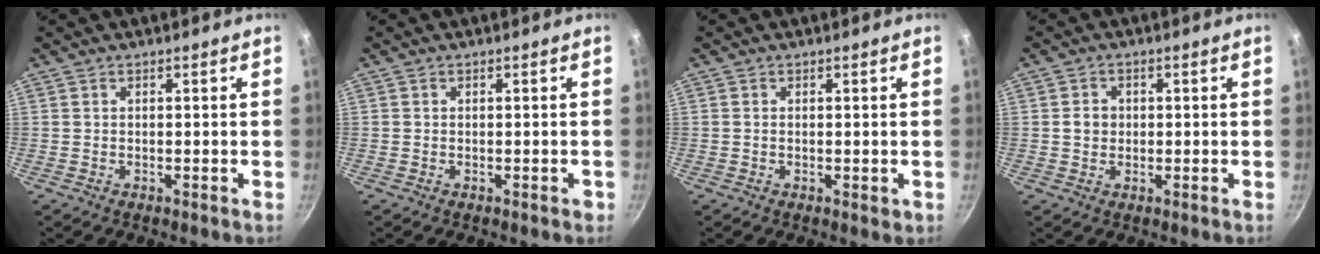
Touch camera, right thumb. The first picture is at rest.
{"total": 0.7, "force": [-0.3, 0.6, 0.4], "torque": [0.000, 0.004, -0.004]}
{"total": 1.0, "force": [0.0, 0.6, 0.8], "torque": [-0.012, 0.000, -0.002]}
{"total": 2.9, "force": [0.1, 2.6, 1.3], "torque": [-0.008, 0.006, -0.001]}